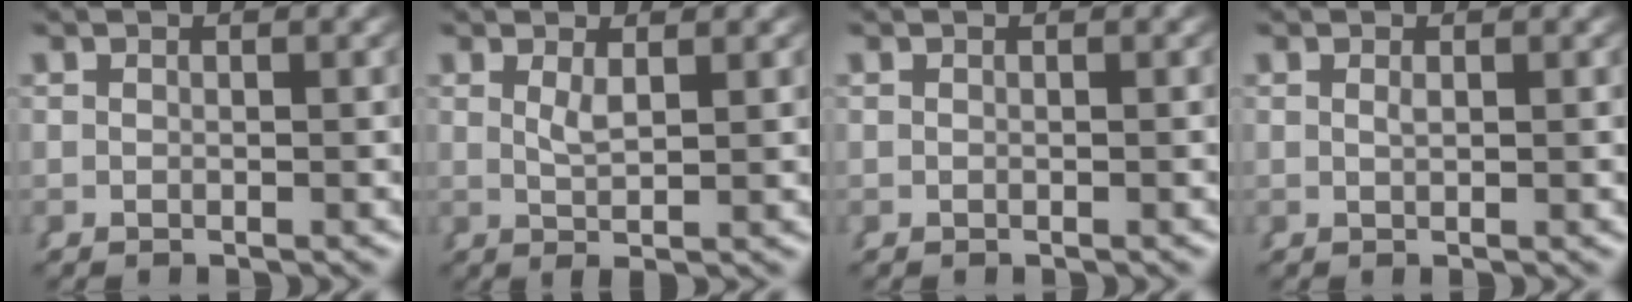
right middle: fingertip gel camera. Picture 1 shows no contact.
{"total": 2.0, "force": [0.6, -0.8, 1.8], "torque": [-0.029, -0.012, 0.022]}
{"total": 0.0}
{"total": 0.7, "force": [0.2, -0.6, 0.4], "torque": [-0.001, -0.007, 0.010]}